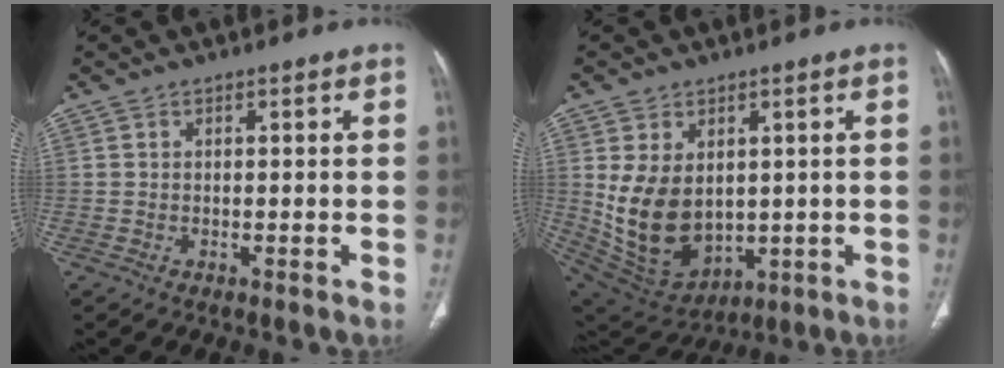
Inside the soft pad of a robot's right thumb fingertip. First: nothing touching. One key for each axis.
{"total": 14.1, "fx": 1.1, "fy": 10.0, "fz": 9.9, "tx": -0.164, "ty": -0.014, "tz": 0.056}